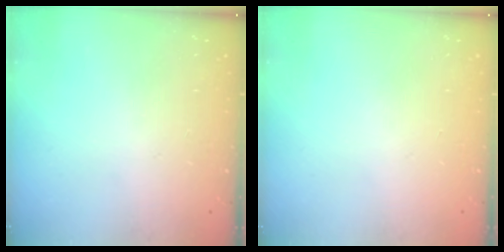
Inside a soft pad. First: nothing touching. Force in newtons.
{"total": 0.0}